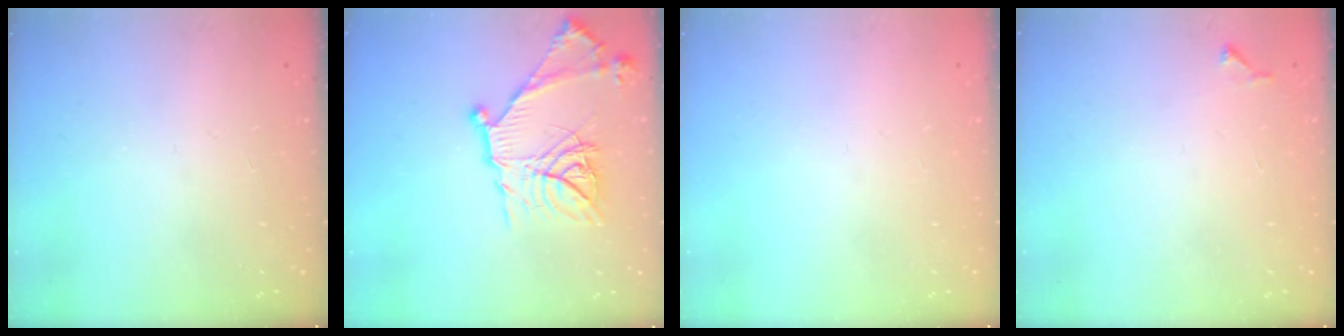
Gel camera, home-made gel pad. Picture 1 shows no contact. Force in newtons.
{"total": 17.4, "press": 17.4, "slide": 0.5}
{"total": 0.0}
{"total": 4.4, "press": 4.4, "slide": 0.7}